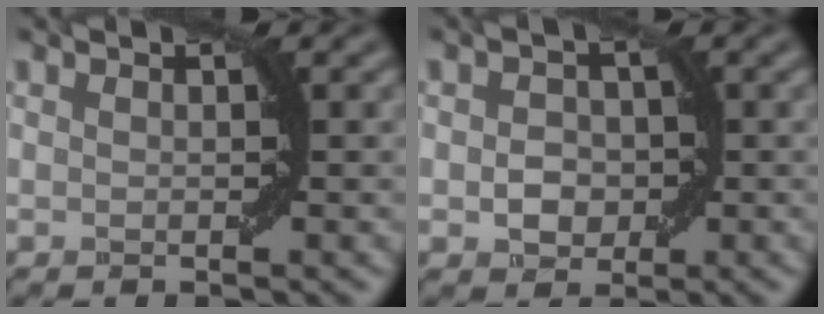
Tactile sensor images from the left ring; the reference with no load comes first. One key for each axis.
{"total": 2.3, "fx": -0.4, "fy": 2.0, "fz": 1.2, "tx": -0.017, "ty": 0.001, "tz": -0.008}